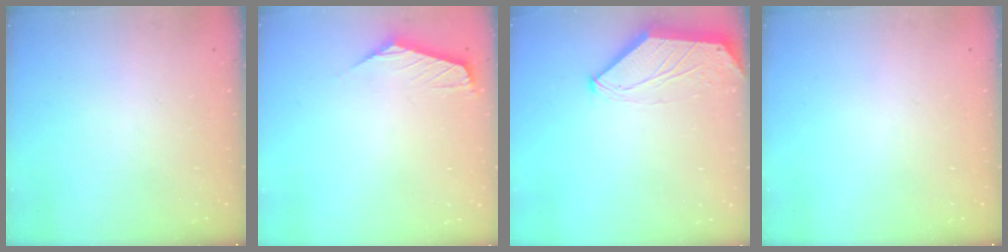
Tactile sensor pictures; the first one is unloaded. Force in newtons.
{"total": 1.3, "press": 1.2, "slide": 0.5}
{"total": 0.0}
{"total": 0.0}